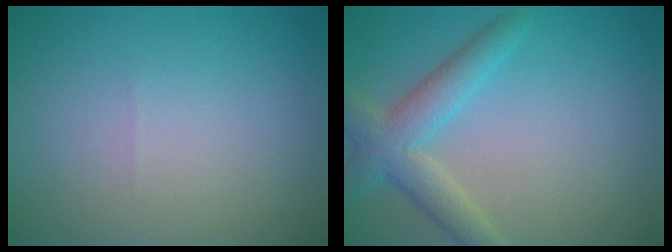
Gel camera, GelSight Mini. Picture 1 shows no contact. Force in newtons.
{"total": 4.2, "press": 4.2, "slide": 0.3}